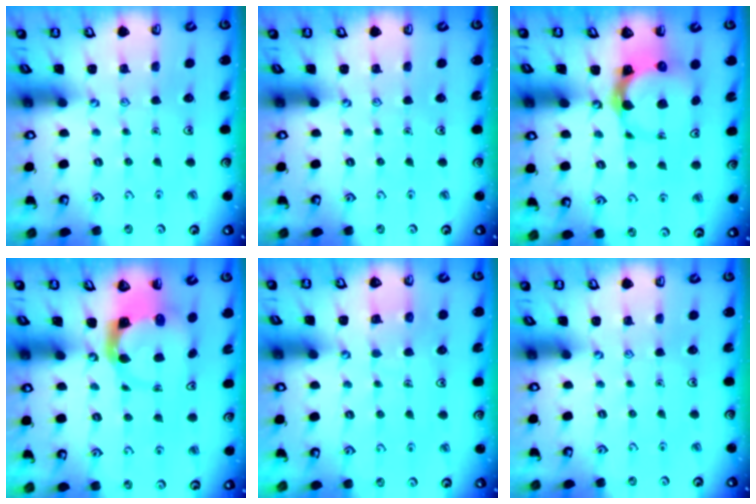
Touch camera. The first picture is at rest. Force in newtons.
{"total": 0.0}
{"total": 5.1, "press": 5.0, "slide": 0.7}
{"total": 3.9, "press": 3.8, "slide": 0.6}
{"total": 6.3, "press": 6.3, "slide": 0.4}
{"total": 0.0}